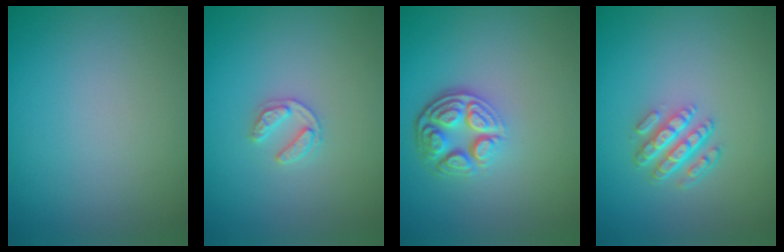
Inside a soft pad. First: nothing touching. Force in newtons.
{"total": 1.8, "press": 1.8, "slide": 0.3}
{"total": 4.5, "press": 3.4, "slide": 3.0}
{"total": 4.2, "press": 3.1, "slide": 2.9}